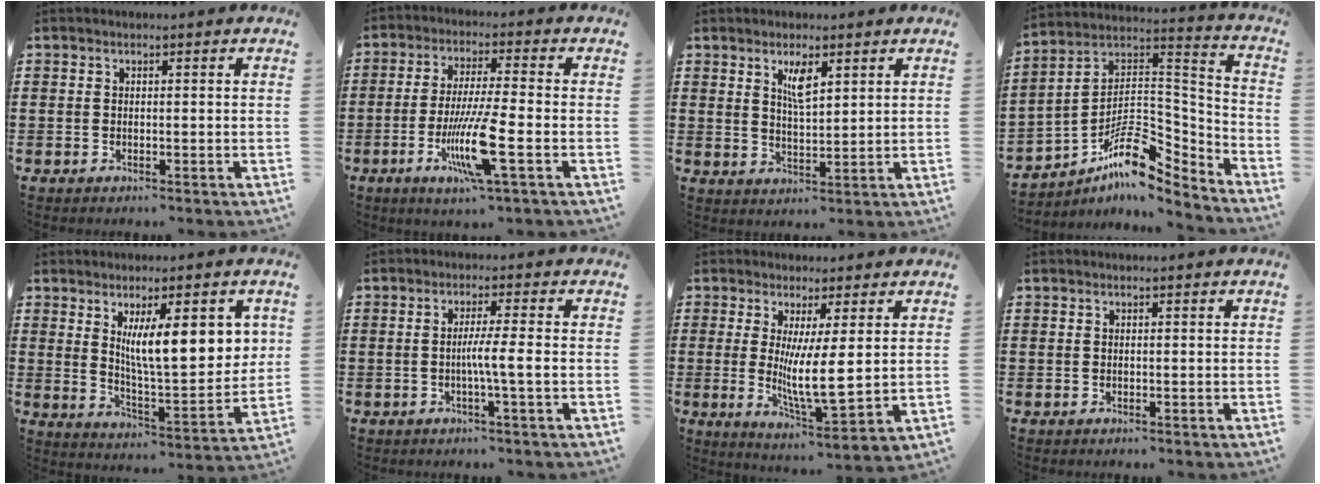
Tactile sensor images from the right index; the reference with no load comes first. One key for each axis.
{"total": 10.6, "fx": -3.8, "fy": 1.2, "fz": 9.8, "tx": -0.199, "ty": -0.015, "tz": -0.074}
{"total": 3.9, "fx": 2.2, "fy": 1.1, "fz": 3.1, "tx": -0.050, "ty": -0.002, "tz": 0.034}
{"total": 10.5, "fx": -6.2, "fy": 5.0, "fz": 6.9, "tx": -0.137, "ty": -0.006, "tz": -0.121}
{"total": 11.2, "fx": 3.9, "fy": 3.0, "fz": 10.1, "tx": -0.164, "ty": -0.012, "tz": 0.060}
{"total": 4.0, "fx": -0.7, "fy": -0.5, "fz": 3.9, "tx": -0.069, "ty": -0.007, "tz": -0.016}
{"total": 8.7, "fx": 1.5, "fy": 1.2, "fz": 8.5, "tx": -0.159, "ty": -0.026, "tz": 0.024}
{"total": 0.0}